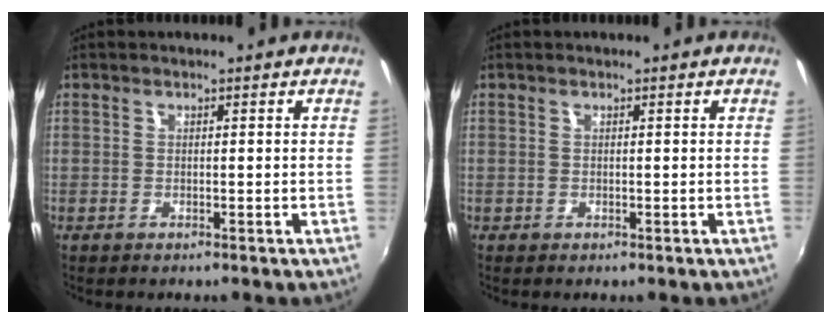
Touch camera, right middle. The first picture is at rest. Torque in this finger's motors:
{"motor_torque": [0.02, -0.31, 0.04, 0.00]}